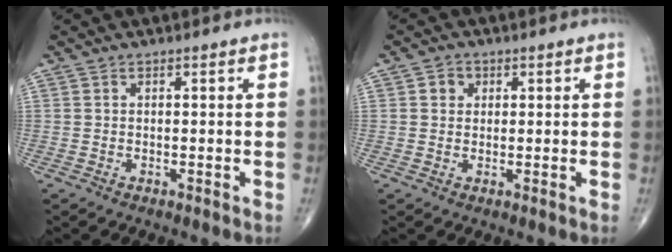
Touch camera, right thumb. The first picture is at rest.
{"total": 1.7, "force": [0.4, 1.5, 0.5], "torque": [0.000, 0.001, 0.003]}